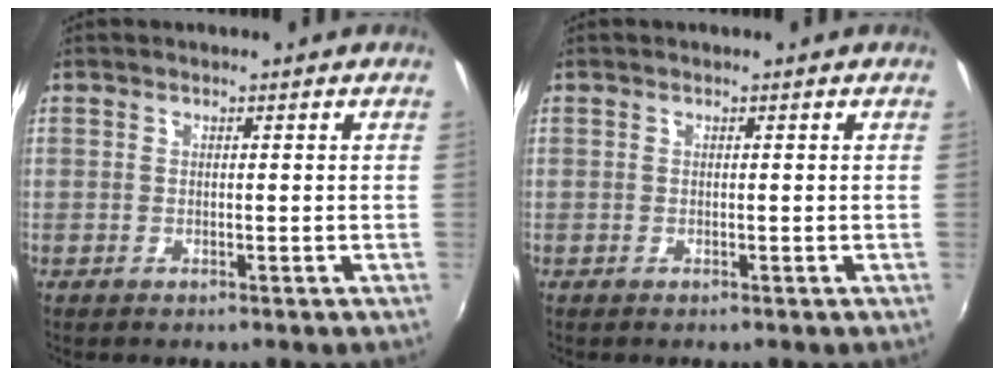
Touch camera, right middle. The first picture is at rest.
{"total": 0.0}